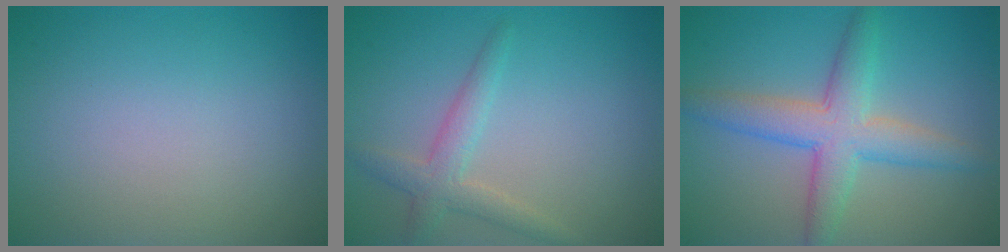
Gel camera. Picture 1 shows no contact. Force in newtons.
{"total": 2.6, "press": 2.6, "slide": 0.1}
{"total": 5.2, "press": 5.2, "slide": 0.2}